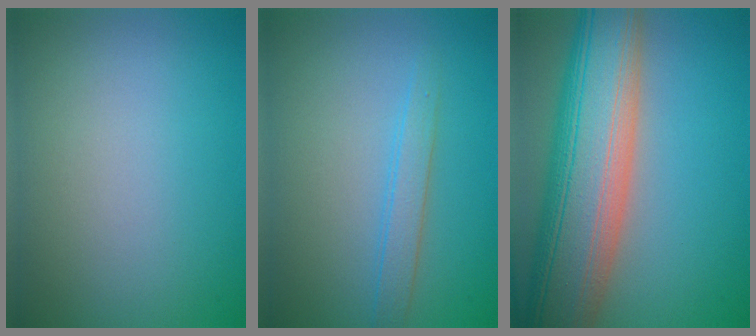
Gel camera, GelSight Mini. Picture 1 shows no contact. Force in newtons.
{"total": 2.0, "press": 2.0, "slide": 0.1}
{"total": 14.2, "press": 14.1, "slide": 1.2}